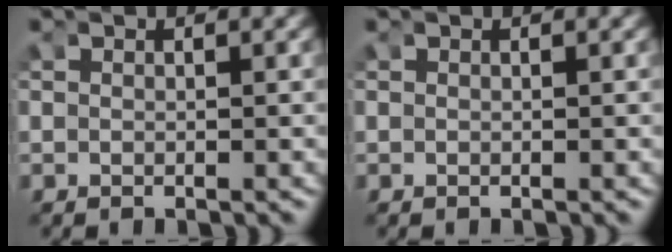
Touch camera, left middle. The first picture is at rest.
{"total": 0.0}